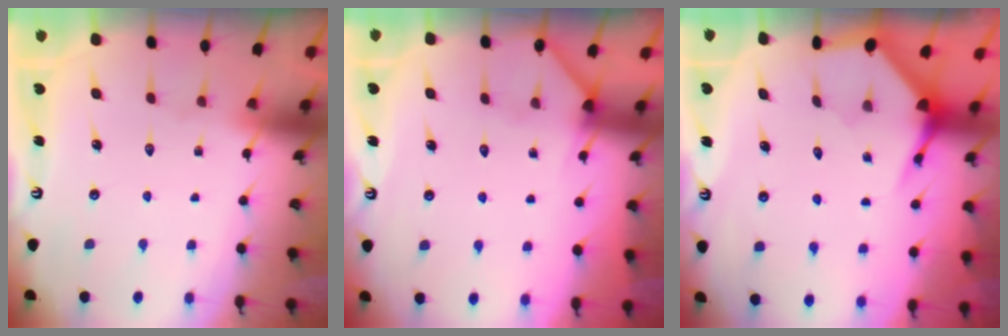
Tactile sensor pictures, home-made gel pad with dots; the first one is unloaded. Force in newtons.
{"total": 3.7, "press": 3.7, "slide": 0.5}
{"total": 4.0, "press": 3.9, "slide": 0.5}